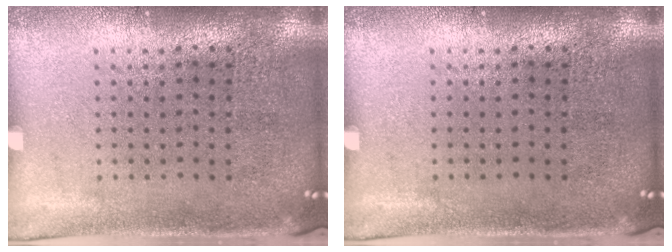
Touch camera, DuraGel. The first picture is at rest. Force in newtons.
{"total": 0.0}